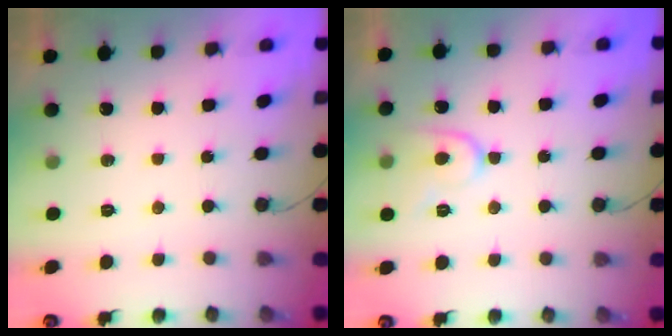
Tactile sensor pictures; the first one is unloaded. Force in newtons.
{"total": 9.1, "press": 9.1, "slide": 0.9}